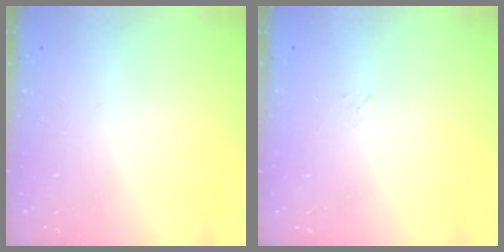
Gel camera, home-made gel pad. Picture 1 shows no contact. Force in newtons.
{"total": 1.5, "press": 1.5, "slide": 0.2}